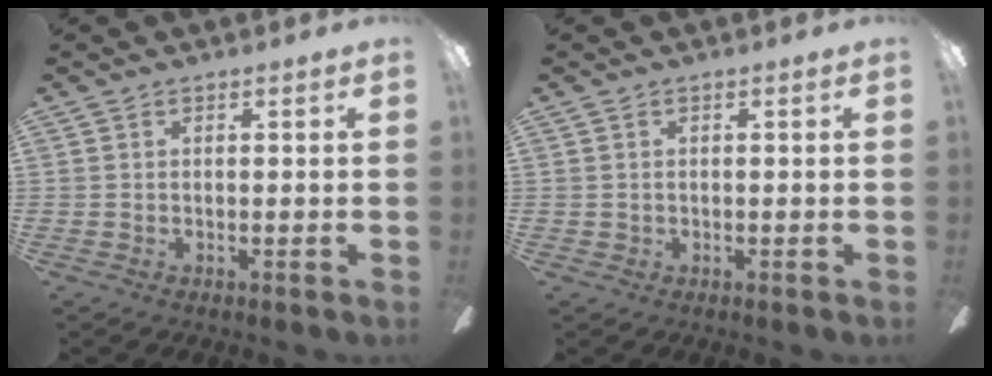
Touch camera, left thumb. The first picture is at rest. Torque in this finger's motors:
{"motor_torque": [-0.22, 0.25, 0.23, -0.06, 0.02]}